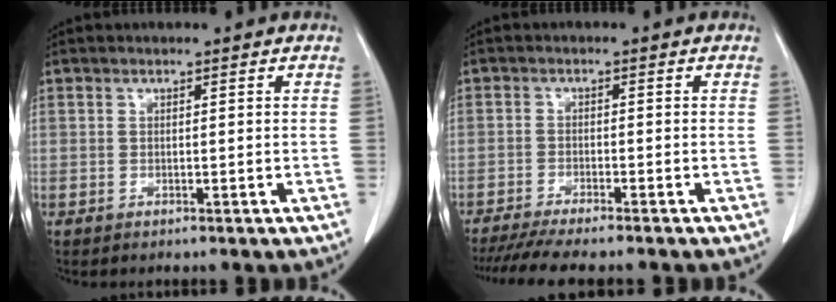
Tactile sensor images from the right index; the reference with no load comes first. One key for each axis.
{"total": 9.8, "fx": -8.4, "fy": 0.6, "fz": 4.9, "tx": -0.064, "ty": -0.018, "tz": -0.130}